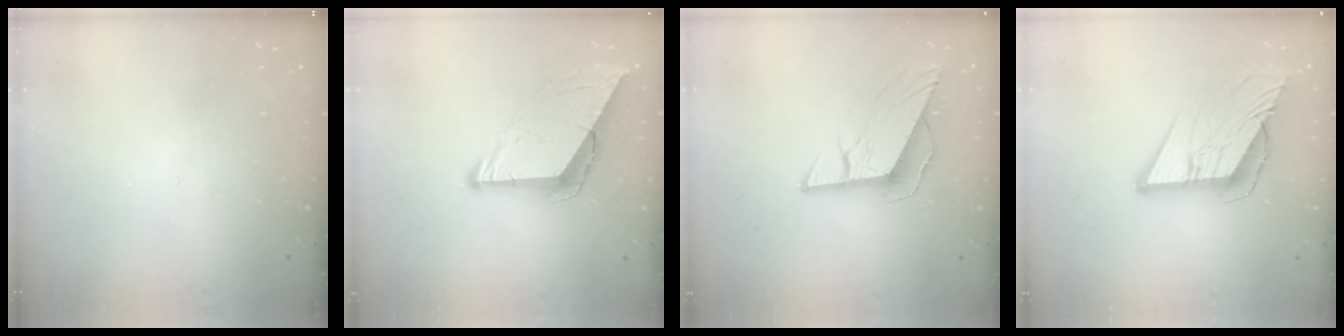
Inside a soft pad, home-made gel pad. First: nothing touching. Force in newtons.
{"total": 10.0, "press": 9.9, "slide": 1.0}
{"total": 9.7, "press": 9.4, "slide": 2.3}
{"total": 11.3, "press": 11.2, "slide": 1.5}